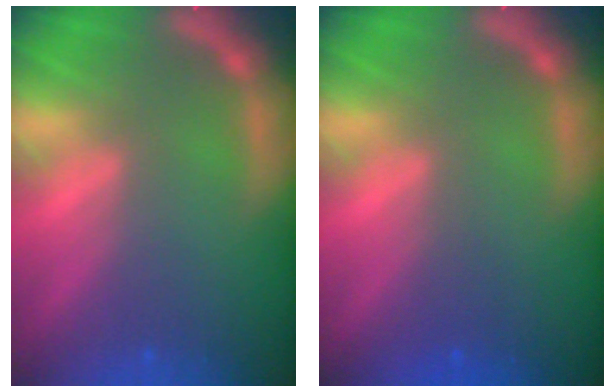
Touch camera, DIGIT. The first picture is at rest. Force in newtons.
{"total": 0.9}